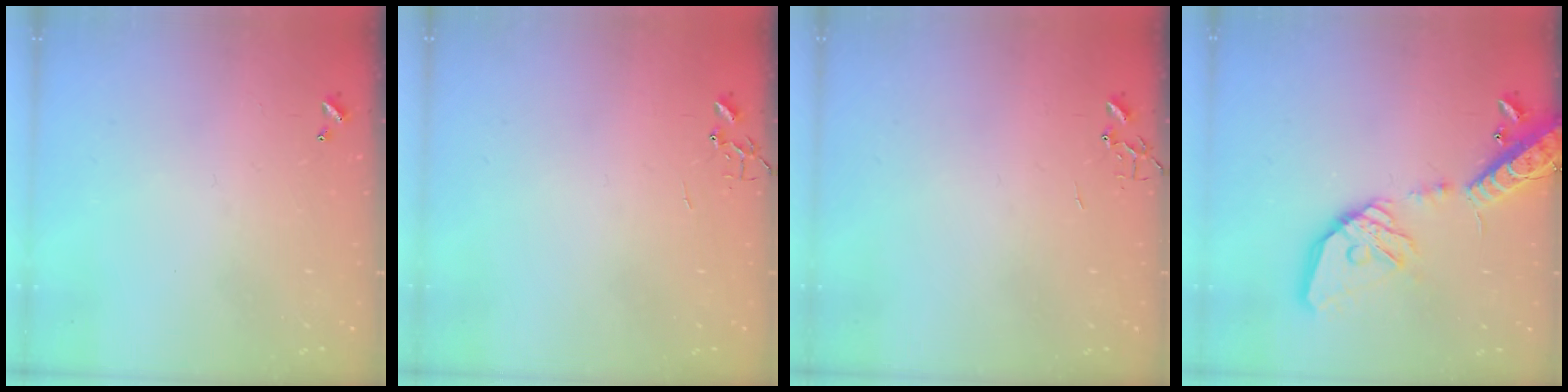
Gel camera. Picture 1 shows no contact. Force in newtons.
{"total": 0.0}
{"total": 0.0}
{"total": 21.3, "press": 20.9, "slide": 3.7}